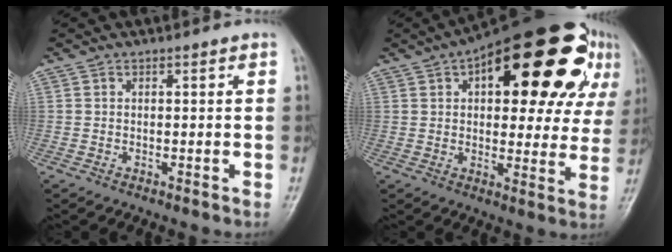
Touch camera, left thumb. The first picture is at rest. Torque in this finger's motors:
{"motor_torque": [1.08, 1.09, 1.67, -1.09, 0.37]}